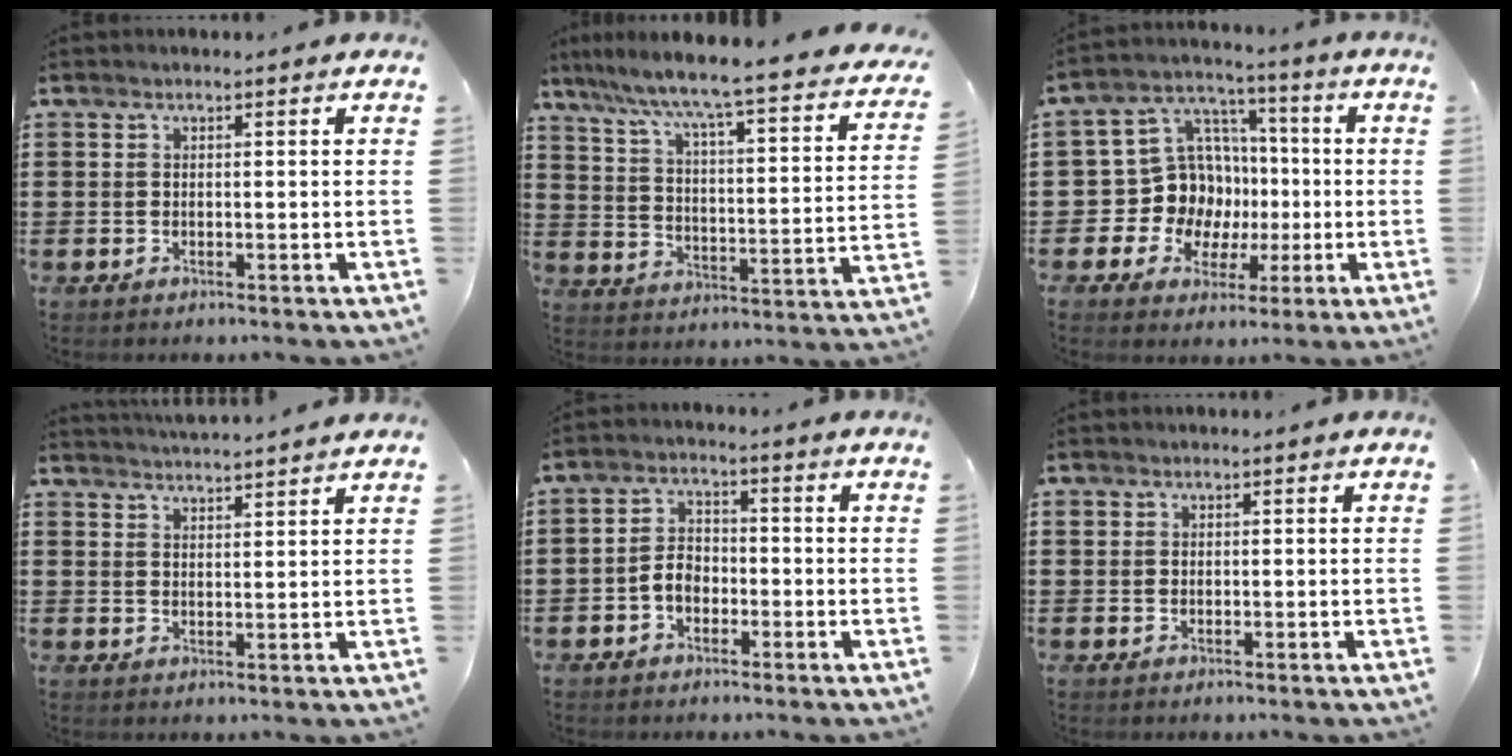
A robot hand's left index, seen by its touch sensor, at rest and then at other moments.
{"total": 5.1, "force": [4.4, -0.7, 2.6], "torque": [-0.076, -0.052, 0.058]}
{"total": 11.3, "force": [-0.1, 10.9, 3.3], "torque": [-0.111, -0.006, 0.009]}
{"total": 3.1, "force": [3.1, -0.5, 0.0], "torque": [-0.011, -0.014, 0.057]}
{"total": 3.4, "force": [-1.4, 2.4, 2.1], "torque": [-0.049, 0.005, -0.031]}
{"total": 0.9, "force": [0.4, 0.8, 0.1], "torque": [-0.005, 0.006, 0.007]}